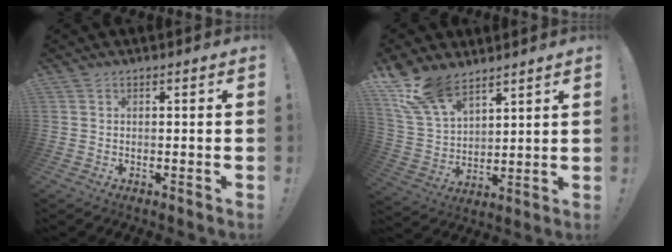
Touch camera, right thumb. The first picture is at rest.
{"total": 14.3, "force": [10.5, 7.0, 6.7], "torque": [-0.140, -0.060, 0.203]}